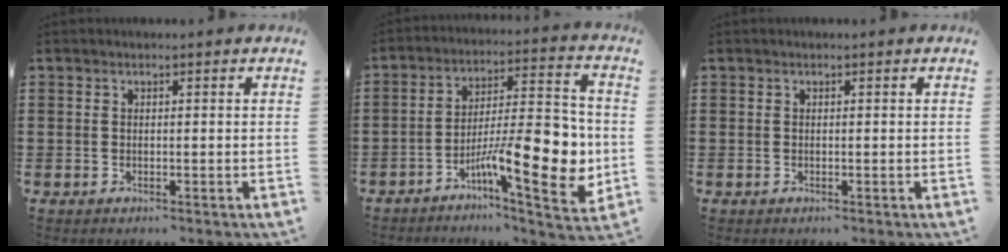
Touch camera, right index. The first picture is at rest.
{"total": 16.1, "force": [-4.6, 5.2, 14.5], "torque": [-0.214, 0.000, -0.072]}
{"total": 0.0}